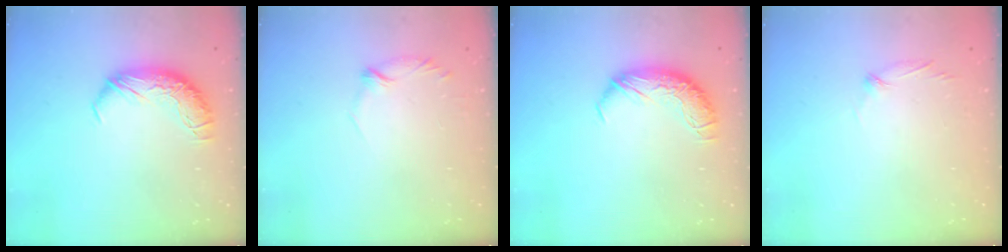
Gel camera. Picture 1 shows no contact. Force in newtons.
{"total": 5.7, "press": 5.6, "slide": 1.0}
{"total": 0.0}
{"total": 7.7, "press": 7.6, "slide": 0.8}